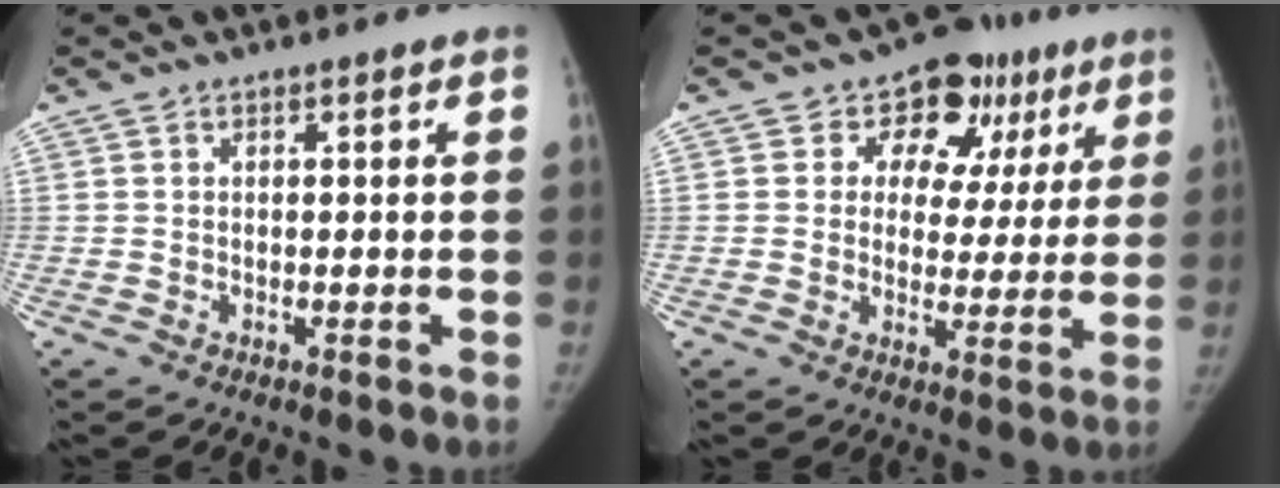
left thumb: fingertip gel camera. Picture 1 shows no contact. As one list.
[{"total": 11.8, "force": [5.6, 9.1, 5.1], "torque": [0.000, -0.004, 0.070]}]